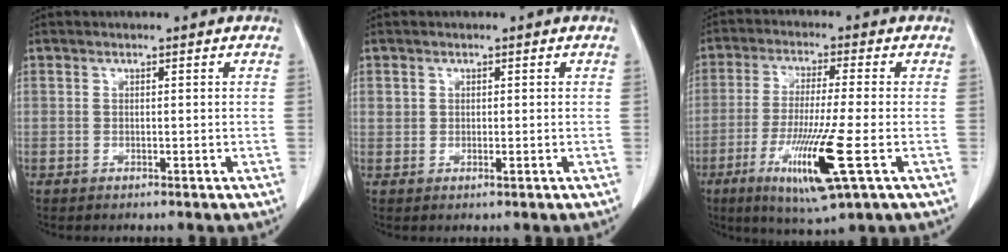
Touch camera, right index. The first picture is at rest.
{"total": 1.1, "force": [0.1, 0.8, 0.7], "torque": [-0.016, 0.003, 0.004]}
{"total": 12.6, "force": [-4.6, 0.2, 11.7], "torque": [-0.227, -0.033, -0.080]}